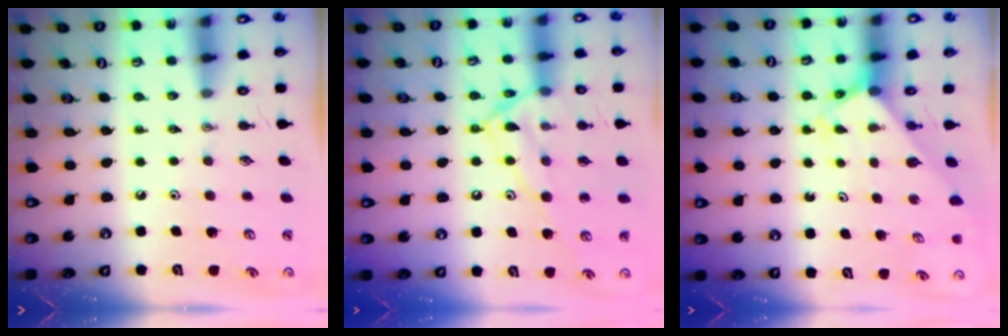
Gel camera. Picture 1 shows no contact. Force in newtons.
{"total": 16.0, "press": 16.0, "slide": 1.0}
{"total": 2.7, "press": 2.7, "slide": 0.1}